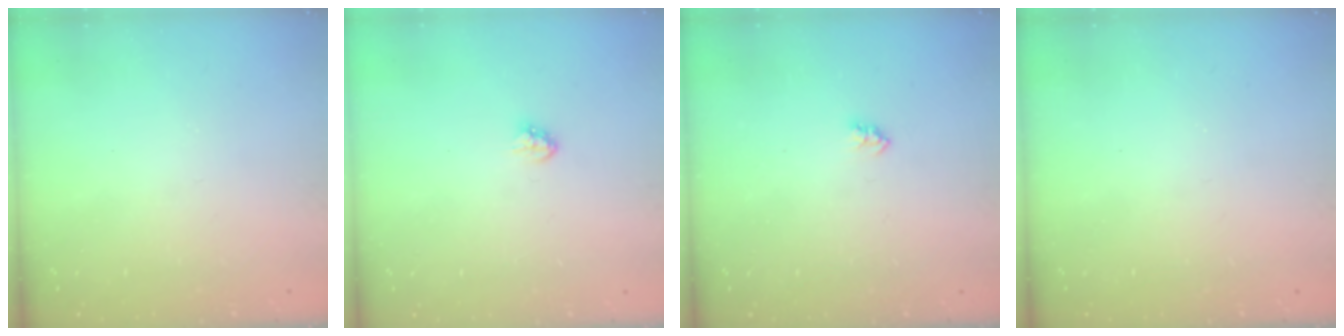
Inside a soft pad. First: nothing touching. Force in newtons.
{"total": 3.5, "press": 3.5, "slide": 0.5}
{"total": 2.3, "press": 2.2, "slide": 0.4}
{"total": 0.0}